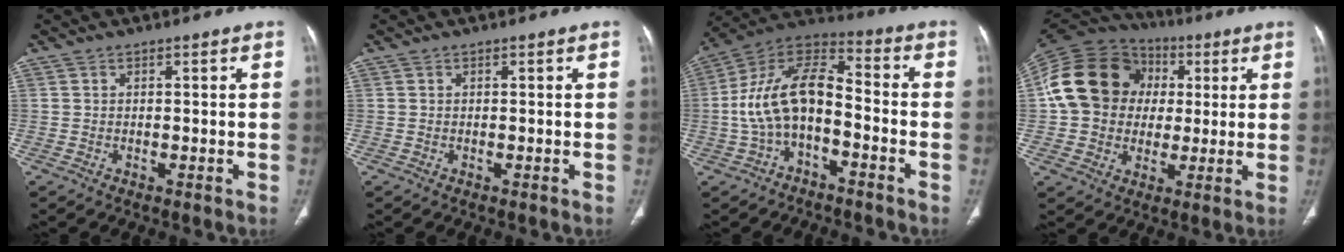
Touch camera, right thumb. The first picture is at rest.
{"total": 0.0}
{"total": 14.3, "force": [-3.4, 7.7, 11.6], "torque": [-0.216, 0.063, -0.069]}
{"total": 19.1, "force": [2.3, 16.3, 9.7], "torque": [-0.167, 0.031, 0.039]}